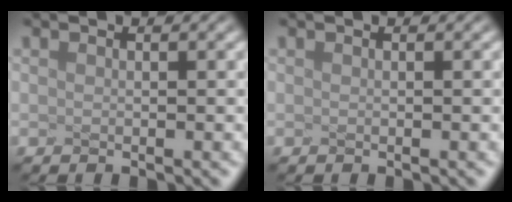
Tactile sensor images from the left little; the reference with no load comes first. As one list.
[{"total": 0.0}]